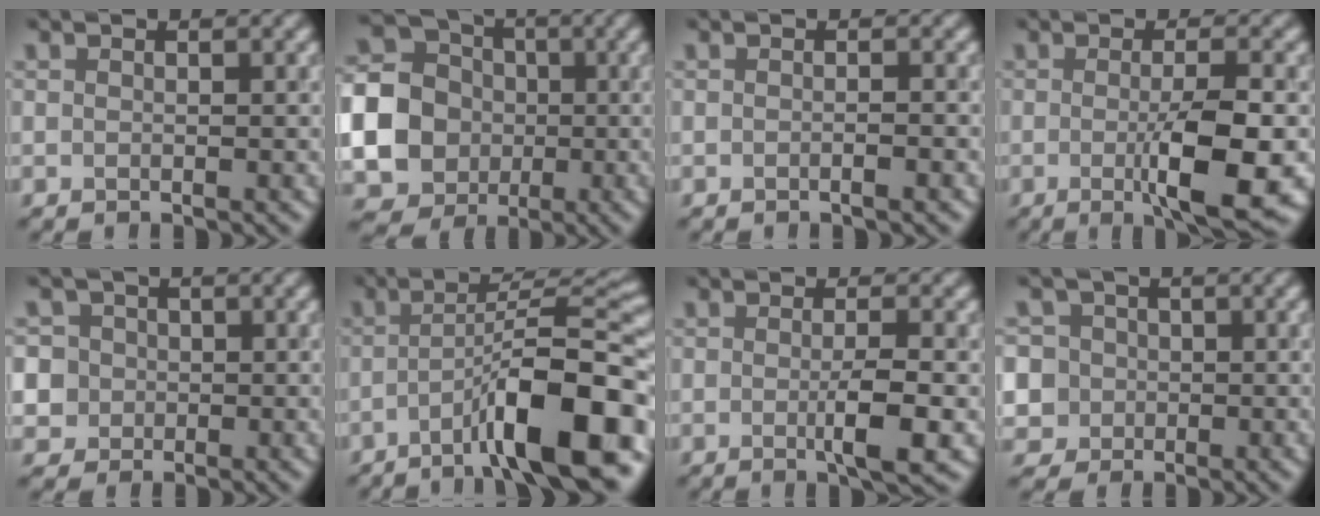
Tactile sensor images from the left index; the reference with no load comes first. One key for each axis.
{"total": 18.9, "fx": -2.1, "fy": 18.0, "fz": 5.4, "tx": -0.183, "ty": -0.014, "tz": -0.081}
{"total": 1.3, "fx": -0.4, "fy": 0.3, "fz": 1.2, "tx": -0.012, "ty": -0.002, "tz": -0.012}
{"total": 6.7, "fx": -1.4, "fy": 1.3, "fz": 6.4, "tx": -0.100, "ty": -0.009, "tz": -0.019}
{"total": 6.2, "fx": 0.5, "fy": 5.9, "fz": 1.9, "tx": -0.042, "ty": 0.028, "tz": -0.015}
{"total": 12.0, "fx": -5.1, "fy": 2.5, "fz": 10.6, "tx": -0.147, "ty": 0.017, "tz": -0.082}
{"total": 3.5, "fx": -0.6, "fy": 0.5, "fz": 3.4, "tx": -0.055, "ty": -0.005, "tz": -0.009}
{"total": 6.7, "fx": 0.4, "fy": 6.4, "fz": 1.9, "tx": -0.040, "ty": 0.028, "tz": -0.021}